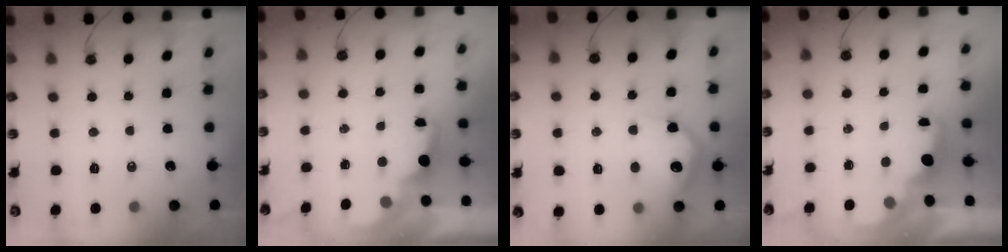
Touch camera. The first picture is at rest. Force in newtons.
{"total": 2.1, "press": 1.9, "slide": 0.8}
{"total": 13.3, "press": 13.3, "slide": 0.5}
{"total": 2.2, "press": 2.1, "slide": 0.7}